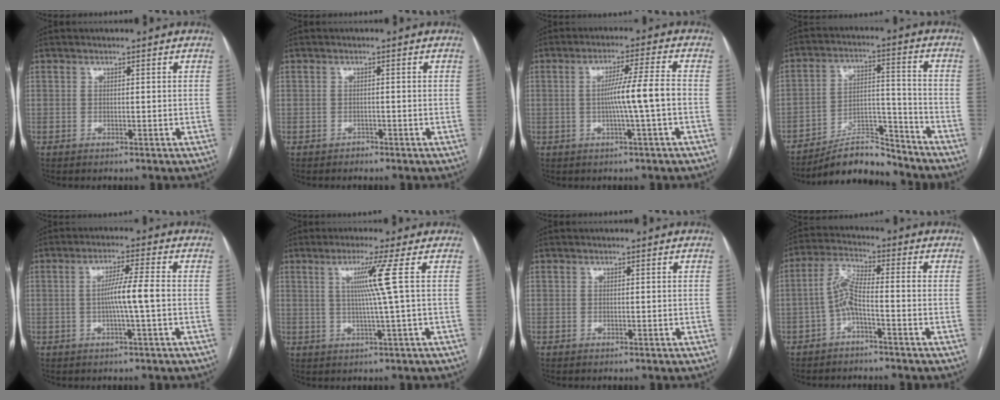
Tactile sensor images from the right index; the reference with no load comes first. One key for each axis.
{"total": 0.7, "fx": -0.6, "fy": 0.4, "fz": 0.0, "tx": -0.001, "ty": 0.001, "tz": -0.013}
{"total": 6.6, "fx": -1.0, "fy": -1.1, "fz": 6.5, "tx": -0.109, "ty": 0.008, "tz": -0.016}
{"total": 10.2, "fx": -9.7, "fy": 2.3, "fz": 2.4, "tx": -0.034, "ty": 0.029, "tz": -0.167}
{"total": 5.3, "fx": -0.6, "fy": -0.7, "fz": 5.2, "tx": -0.093, "ty": 0.006, "tz": -0.013}
{"total": 5.8, "fx": 1.2, "fy": -2.3, "fz": 5.2, "tx": -0.101, "ty": -0.004, "tz": 0.027}
{"total": 0.0}
{"total": 5.4, "fx": -1.9, "fy": 0.7, "fz": 5.0, "tx": -0.105, "ty": 0.020, "tz": -0.040}